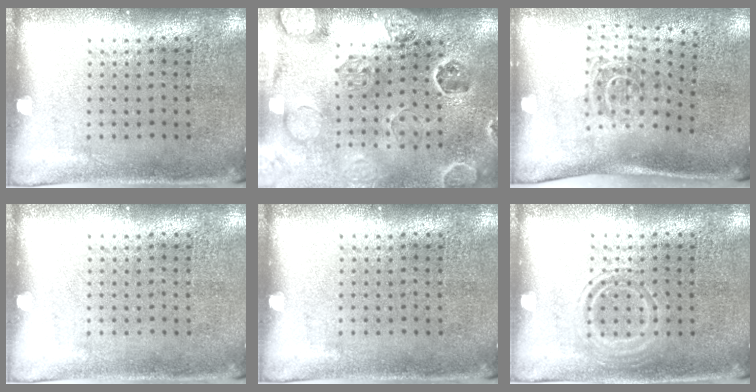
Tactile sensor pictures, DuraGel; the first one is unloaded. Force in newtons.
{"total": 2.7, "press": 2.7, "slide": 0.3}
{"total": 1.8, "press": 1.2, "slide": 1.3}
{"total": 0.0}
{"total": 0.0}
{"total": 1.7, "press": 1.7, "slide": 0.2}